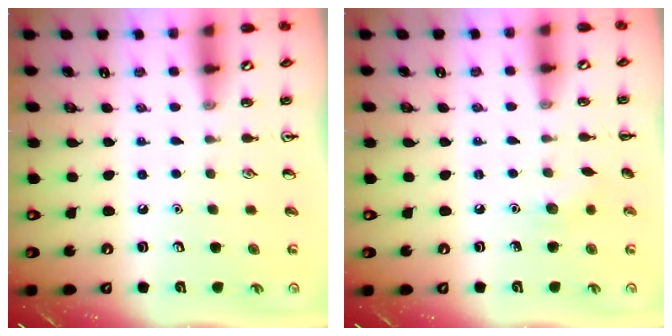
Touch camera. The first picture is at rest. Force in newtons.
{"total": 5.3, "press": 5.1, "slide": 1.5}